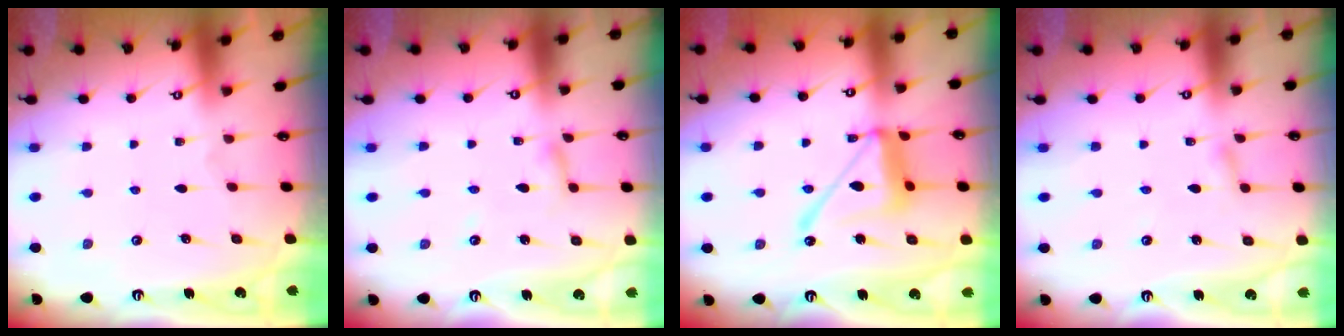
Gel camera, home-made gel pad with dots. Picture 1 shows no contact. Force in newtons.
{"total": 2.7, "press": 2.7, "slide": 0.1}
{"total": 14.6, "press": 14.6, "slide": 1.4}
{"total": 1.8, "press": 1.8, "slide": 0.2}